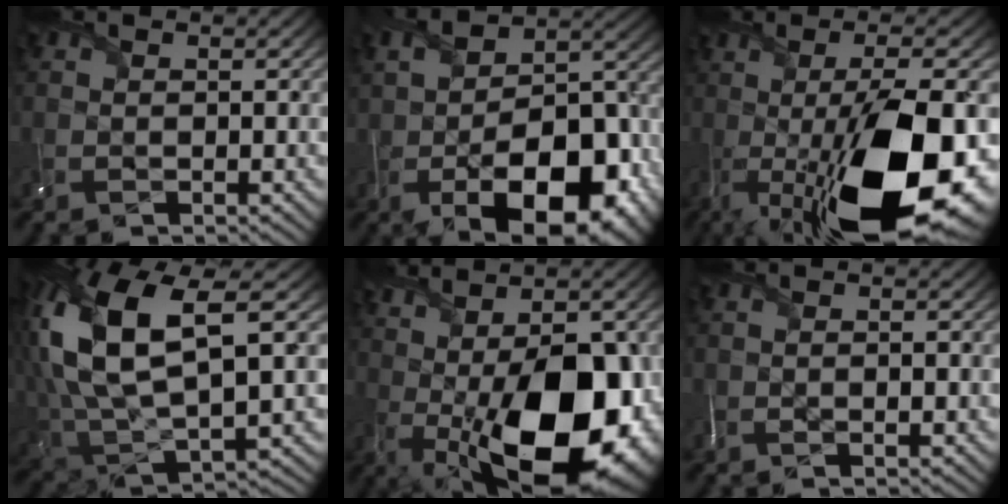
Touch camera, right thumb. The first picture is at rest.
{"total": 16.7, "force": [-6.1, 8.9, 12.8], "torque": [-0.180, -0.024, -0.090]}
{"total": 18.5, "force": [-5.1, 5.6, 16.8], "torque": [-0.259, -0.011, -0.076]}
{"total": 16.3, "force": [3.8, 7.8, 13.8], "torque": [-0.316, 0.009, 0.075]}
{"total": 20.1, "force": [-3.4, 9.6, 17.4], "torque": [-0.213, -0.017, -0.025]}
{"total": 1.5, "force": [-1.0, 0.5, 1.0], "torque": [-0.009, -0.009, -0.017]}